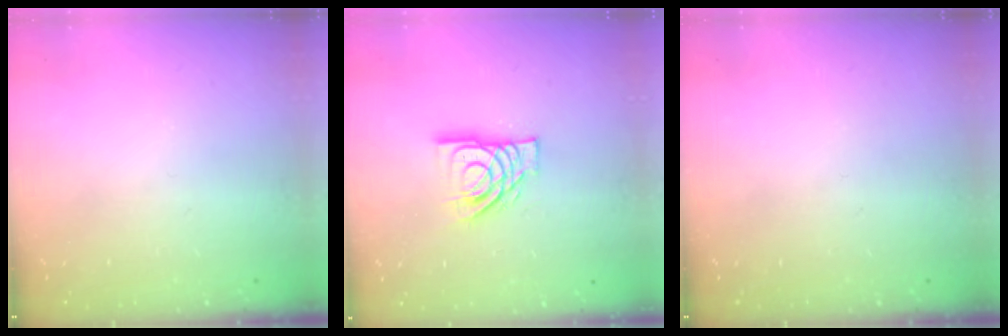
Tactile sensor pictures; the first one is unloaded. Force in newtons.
{"total": 12.6, "press": 12.6, "slide": 1.6}
{"total": 0.0}